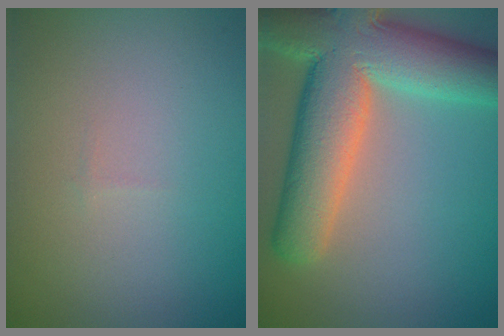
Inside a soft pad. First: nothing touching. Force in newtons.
{"total": 11.8, "press": 11.7, "slide": 0.8}